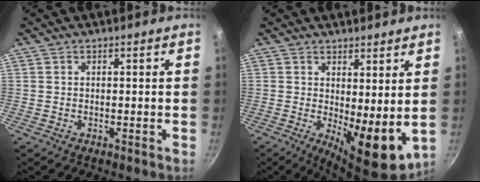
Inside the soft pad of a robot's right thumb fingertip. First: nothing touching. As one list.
[{"total": 9.5, "force": [0.9, 3.6, 8.8], "torque": [-0.110, -0.024, 0.023]}]